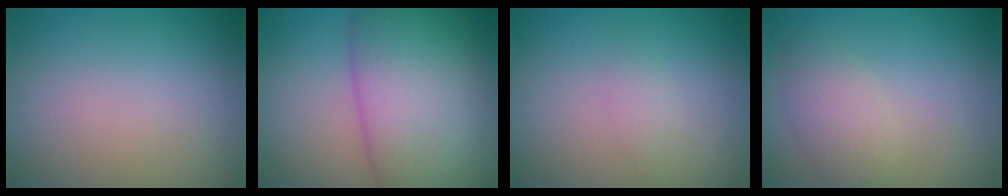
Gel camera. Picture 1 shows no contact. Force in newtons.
{"total": 12.6, "press": 12.6, "slide": 0.4}
{"total": 1.0, "press": 1.0, "slide": 0.1}
{"total": 2.5, "press": 2.5, "slide": 0.0}